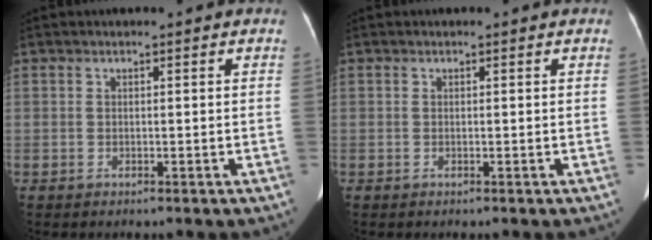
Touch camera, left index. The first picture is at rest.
{"total": 0.0}